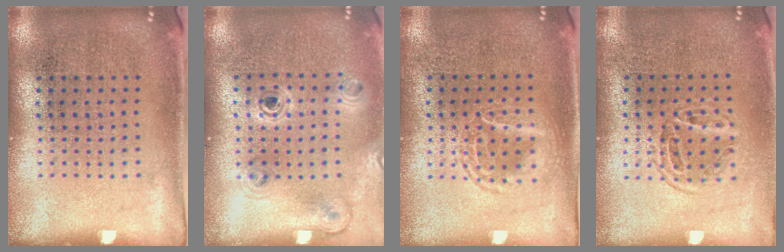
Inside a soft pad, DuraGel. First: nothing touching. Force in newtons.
{"total": 1.1, "press": 1.1, "slide": 0.2}
{"total": 1.2, "press": 1.2, "slide": 0.1}
{"total": 1.3, "press": 1.1, "slide": 0.7}